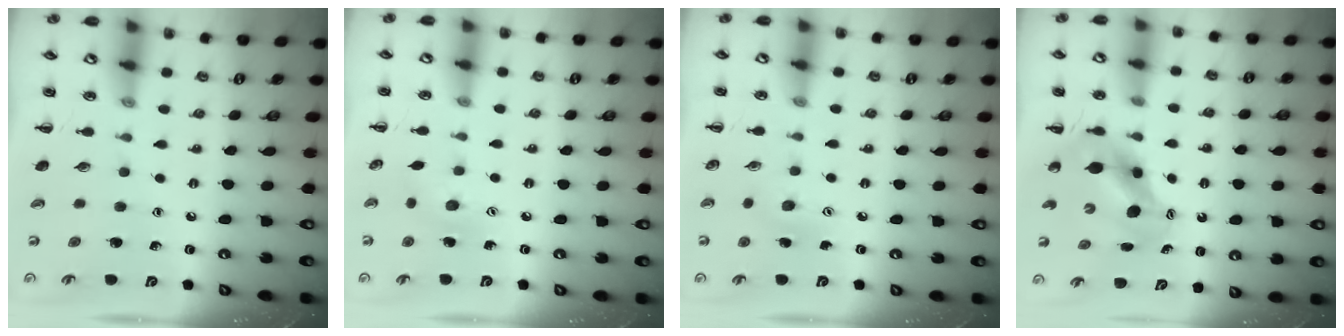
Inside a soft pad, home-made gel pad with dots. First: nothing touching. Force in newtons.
{"total": 4.3, "press": 4.1, "slide": 1.1}
{"total": 5.1, "press": 4.9, "slide": 1.4}
{"total": 6.2, "press": 6.0, "slide": 1.5}